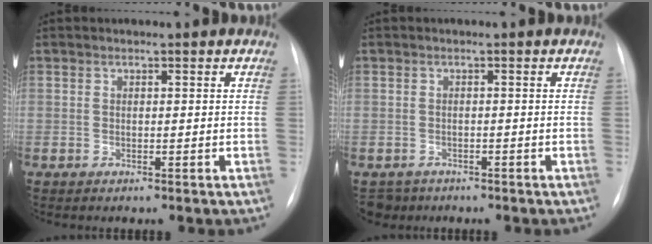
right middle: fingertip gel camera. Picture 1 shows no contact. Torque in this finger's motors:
{"motor_torque": [0.08, -0.09, -0.02, -0.01]}